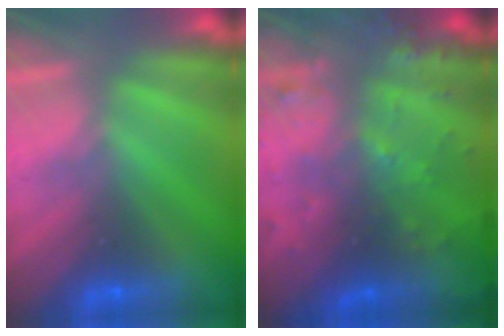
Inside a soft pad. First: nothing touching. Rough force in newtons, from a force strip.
{"total": 5.8}